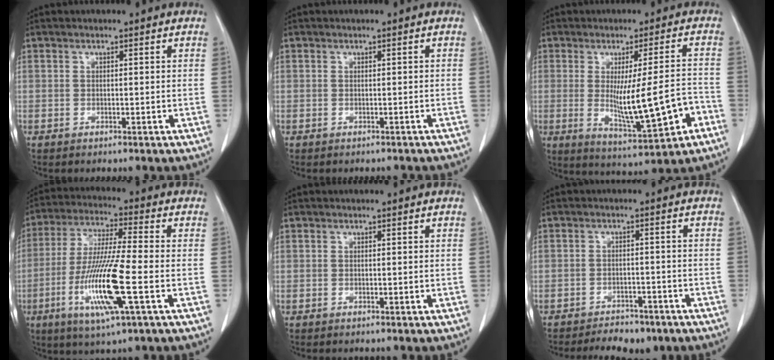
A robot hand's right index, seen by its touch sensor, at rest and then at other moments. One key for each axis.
{"total": 2.2, "fx": -1.9, "fy": 1.0, "fz": 0.5, "tx": -0.004, "ty": 0.000, "tz": -0.024}
{"total": 12.6, "fx": -2.9, "fy": 1.2, "fz": 12.2, "tx": -0.190, "ty": -0.013, "tz": -0.029}
{"total": 14.2, "fx": -4.2, "fy": 0.5, "fz": 13.5, "tx": -0.273, "ty": -0.017, "tz": -0.080}
{"total": 0.0}
{"total": 6.7, "fx": -5.5, "fy": 3.0, "fz": 2.4, "tx": -0.030, "ty": 0.005, "tz": -0.073}